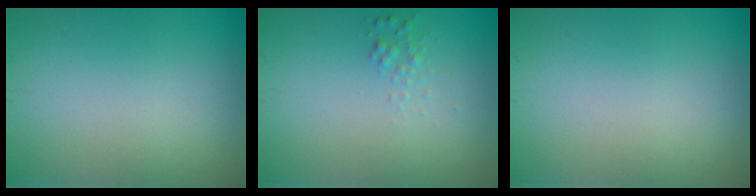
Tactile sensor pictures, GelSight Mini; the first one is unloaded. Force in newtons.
{"total": 0.8, "press": 0.8, "slide": 0.0}
{"total": 0.0}